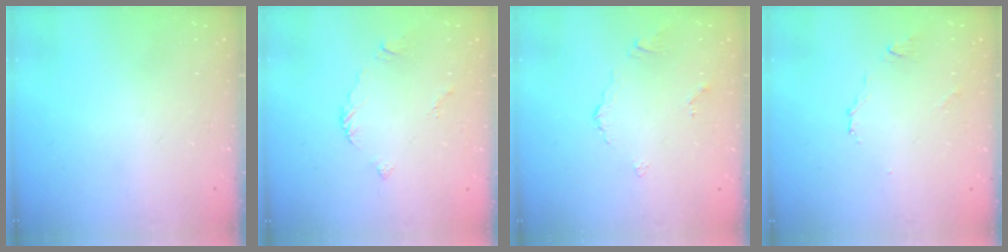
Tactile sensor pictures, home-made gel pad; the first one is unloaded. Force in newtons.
{"total": 3.0, "press": 3.0, "slide": 0.4}
{"total": 2.7, "press": 2.6, "slide": 0.6}
{"total": 3.2, "press": 3.1, "slide": 0.6}